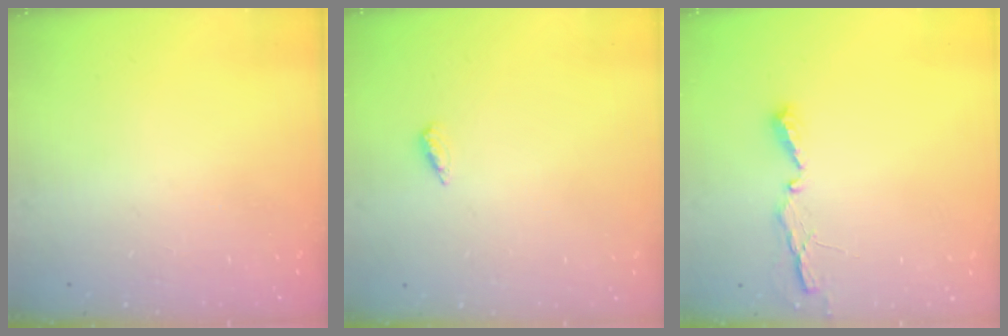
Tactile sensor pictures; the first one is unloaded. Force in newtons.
{"total": 2.6, "press": 2.2, "slide": 1.3}
{"total": 4.5, "press": 4.5, "slide": 0.4}